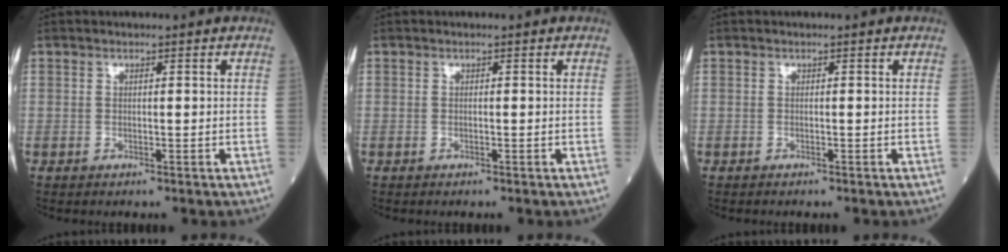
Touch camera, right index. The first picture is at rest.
{"total": 0.0}
{"total": 0.0}